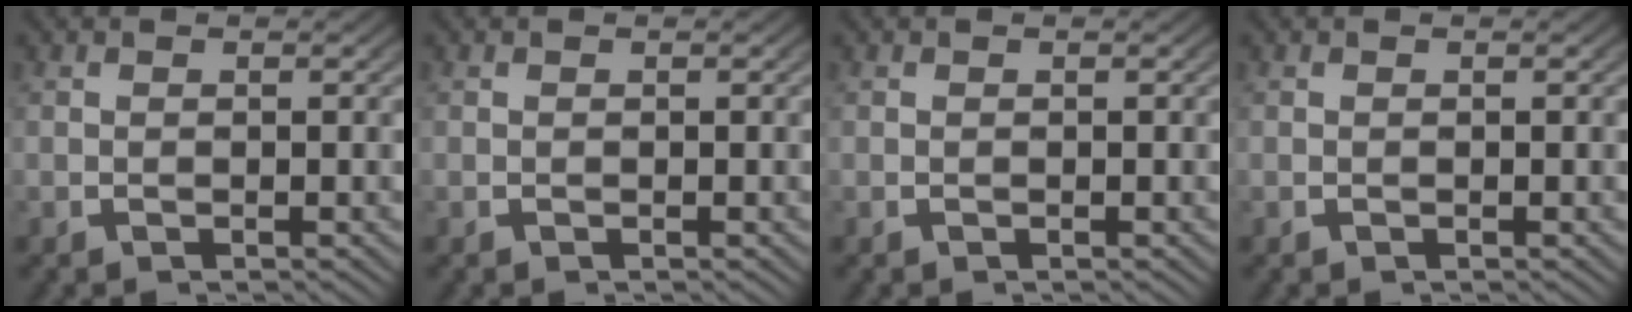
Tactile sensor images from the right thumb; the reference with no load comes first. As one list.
[{"total": 0.0}, {"total": 0.0}, {"total": 0.0}]